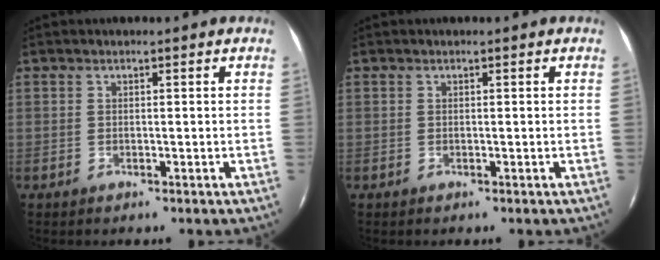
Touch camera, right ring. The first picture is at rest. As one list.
[{"total": 0.0}]